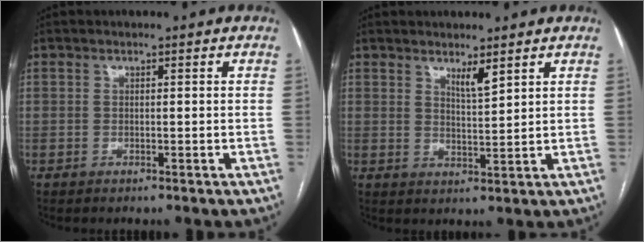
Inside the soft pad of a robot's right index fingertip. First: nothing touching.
{"total": 2.9, "force": [2.2, 0.2, 1.9], "torque": [-0.037, -0.013, 0.042]}